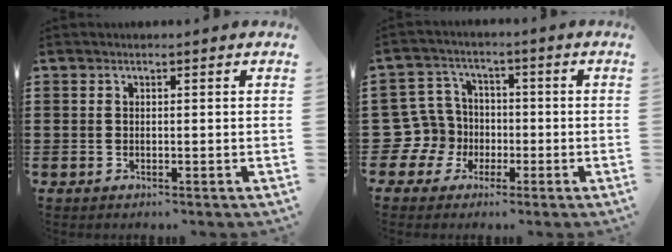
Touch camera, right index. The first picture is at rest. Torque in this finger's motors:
{"motor_torque": [1.09, 1.05, 0.01, -0.05]}